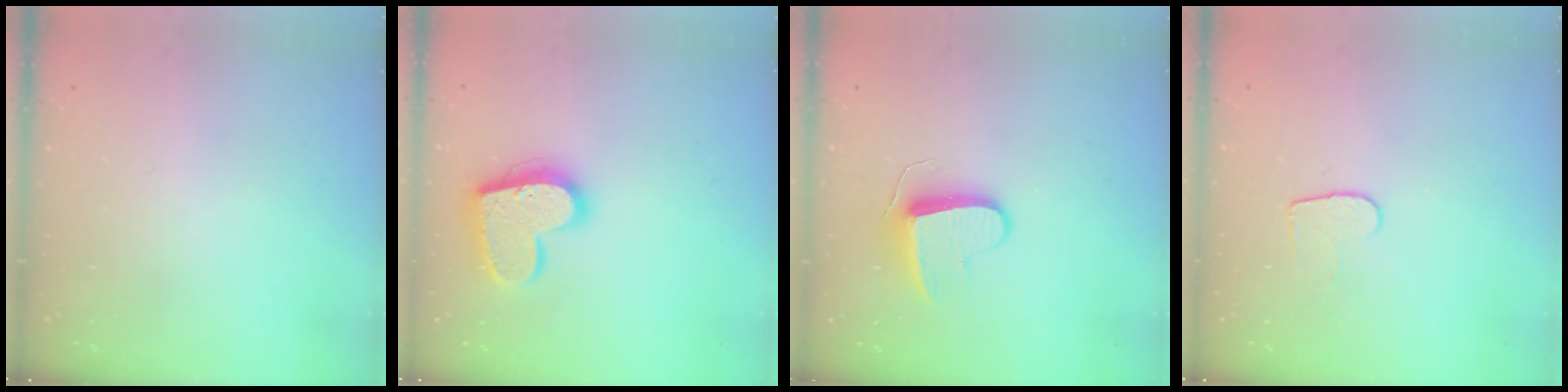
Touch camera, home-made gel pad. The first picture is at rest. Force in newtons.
{"total": 18.0, "press": 17.9, "slide": 1.4}
{"total": 8.9, "press": 8.9, "slide": 0.1}
{"total": 6.3, "press": 6.3, "slide": 0.6}